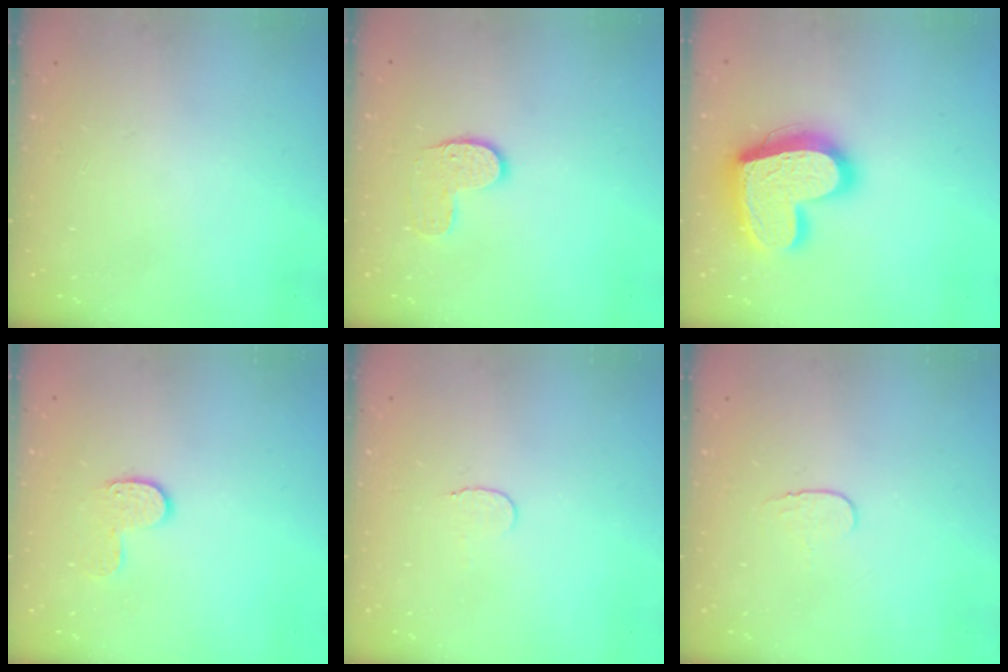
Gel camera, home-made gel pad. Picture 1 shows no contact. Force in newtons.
{"total": 6.8, "press": 6.8, "slide": 0.2}
{"total": 19.9, "press": 19.9, "slide": 1.1}
{"total": 6.1, "press": 6.1, "slide": 0.2}
{"total": 3.6, "press": 3.6, "slide": 0.4}
{"total": 3.9, "press": 3.8, "slide": 0.4}